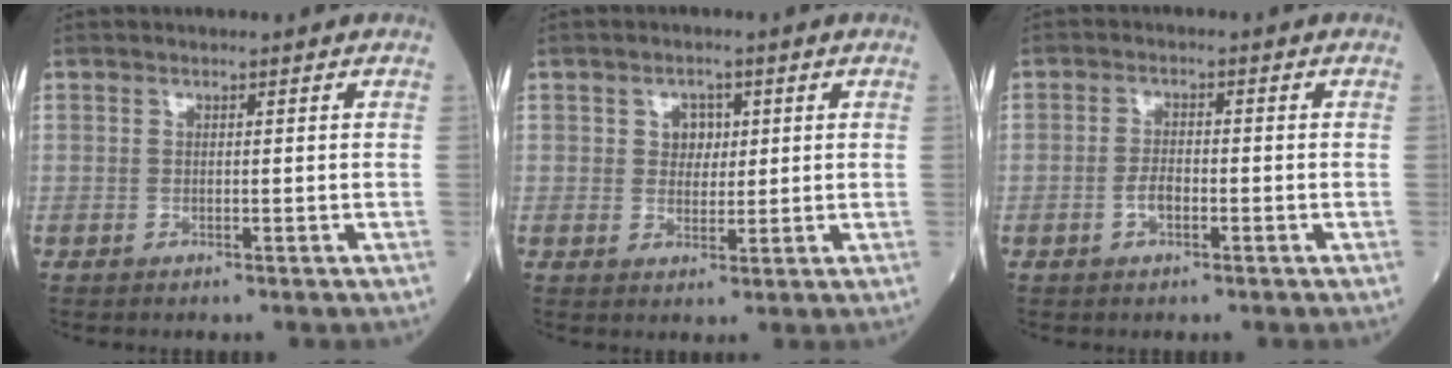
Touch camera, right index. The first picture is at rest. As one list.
[{"total": 3.1, "force": [0.8, 2.5, 1.6], "torque": [-0.017, 0.004, 0.012]}, {"total": 2.5, "force": [-1.0, 1.1, 2.1], "torque": [-0.037, 0.003, -0.014]}]